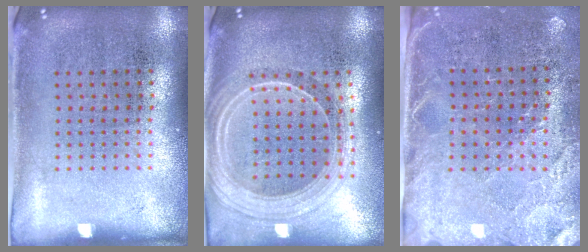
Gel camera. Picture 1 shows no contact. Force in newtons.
{"total": 2.3, "press": 2.0, "slide": 1.1}
{"total": 3.1, "press": 2.8, "slide": 1.5}